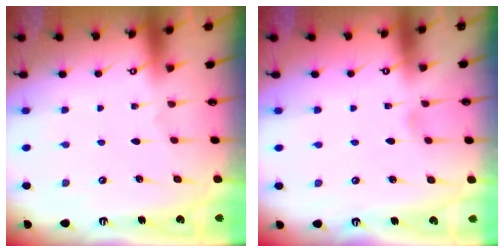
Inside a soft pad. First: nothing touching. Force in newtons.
{"total": 2.6, "press": 2.6, "slide": 0.3}